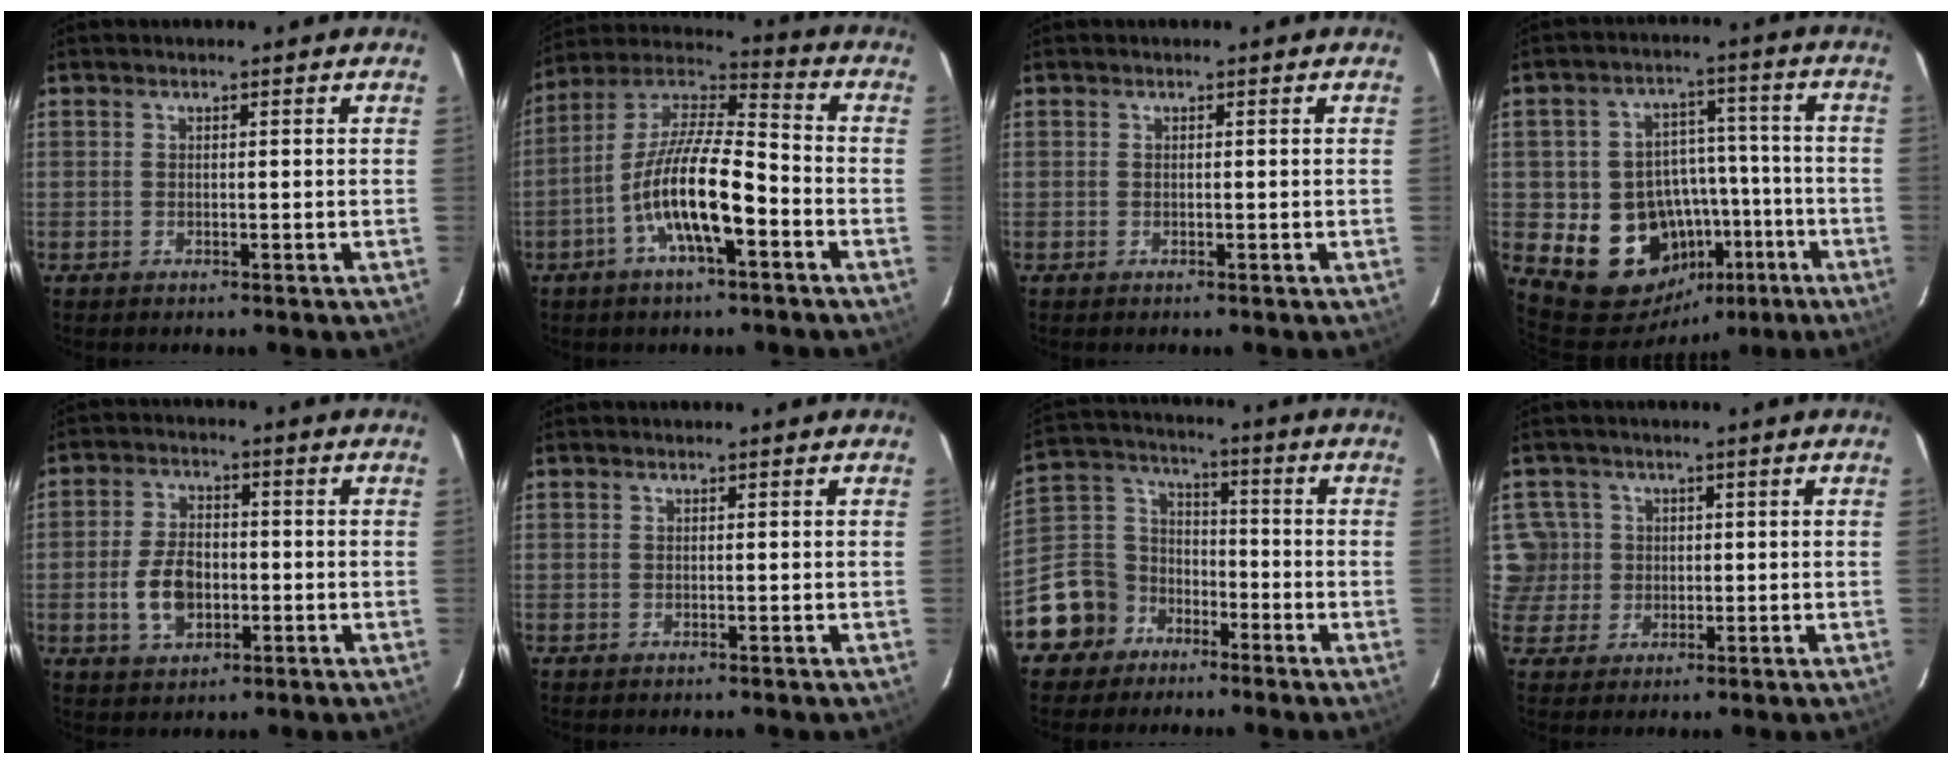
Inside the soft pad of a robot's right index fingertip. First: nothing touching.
{"total": 14.7, "force": [-5.8, 3.9, 13.0], "torque": [-0.251, -0.002, -0.115]}
{"total": 0.0}
{"total": 17.0, "force": [-7.0, 14.1, 6.4], "torque": [-0.137, 0.045, -0.065]}
{"total": 8.1, "force": [-2.0, 5.3, 5.9], "torque": [-0.119, 0.010, -0.028]}
{"total": 0.0}
{"total": 11.6, "force": [-6.9, 9.2, 1.2], "torque": [-0.057, 0.054, -0.123]}
{"total": 4.9, "force": [0.4, 4.9, 0.4], "torque": [0.003, 0.016, 0.009]}